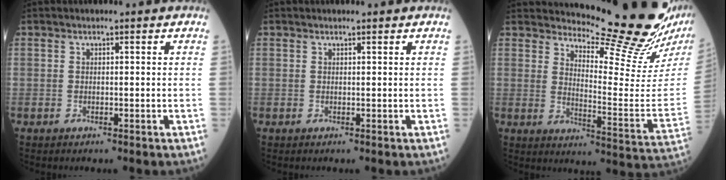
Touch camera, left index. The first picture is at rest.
{"total": 1.3, "force": [1.1, 0.1, 0.5], "torque": [-0.008, 0.008, 0.019]}
{"total": 18.6, "force": [16.8, -0.6, 8.1], "torque": [-0.128, -0.115, 0.215]}